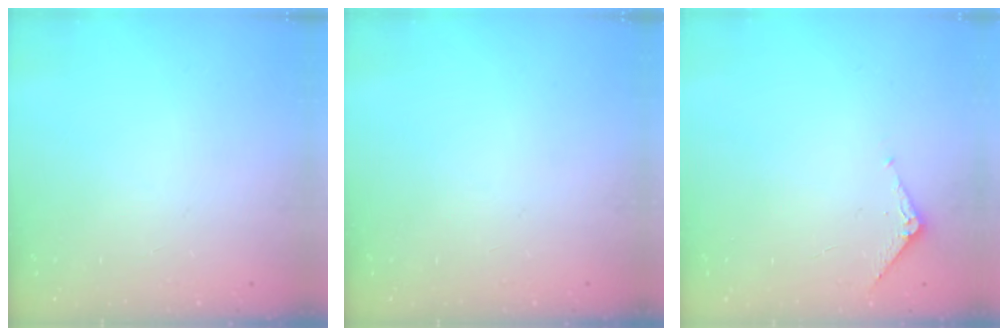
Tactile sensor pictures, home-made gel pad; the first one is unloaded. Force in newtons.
{"total": 0.0}
{"total": 6.2, "press": 6.1, "slide": 0.6}